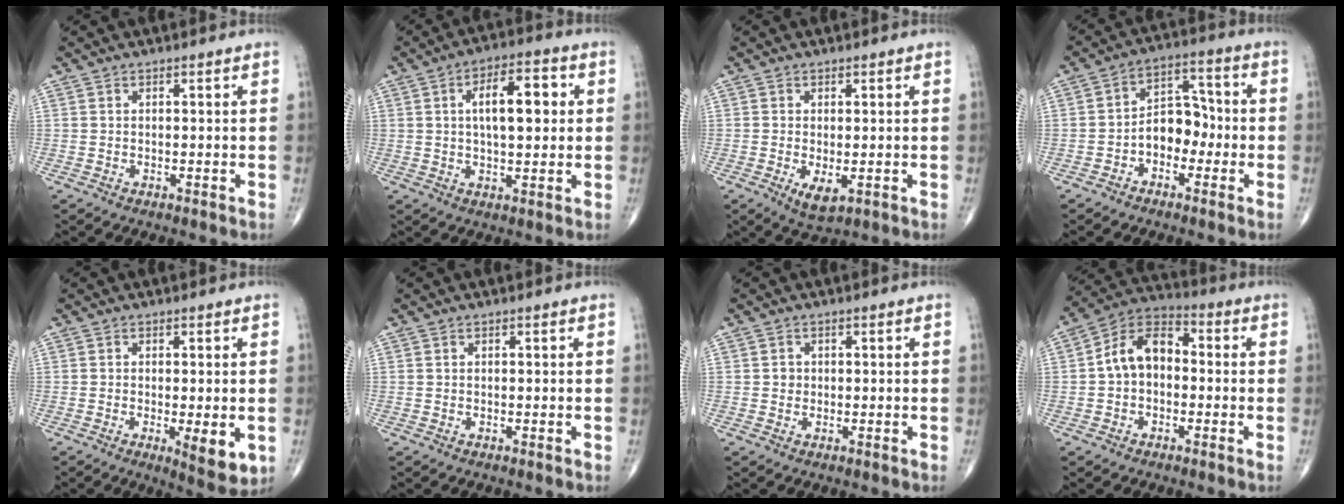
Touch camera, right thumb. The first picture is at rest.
{"total": 10.6, "force": [2.0, 4.7, 9.3], "torque": [-0.128, 0.012, 0.026]}
{"total": 3.8, "force": [-0.9, 1.7, 3.2], "torque": [-0.057, -0.010, -0.008]}
{"total": 9.9, "force": [-2.6, 7.0, 6.6], "torque": [-0.076, 0.048, -0.057]}
{"total": 6.3, "force": [-1.5, 1.9, 5.9], "torque": [-0.083, -0.017, -0.020]}
{"total": 0.0}
{"total": 1.3, "force": [0.0, 1.2, 0.4], "torque": [-0.001, 0.003, 0.000]}
{"total": 10.2, "force": [-0.3, 7.0, 7.4], "torque": [-0.108, 0.037, -0.023]}